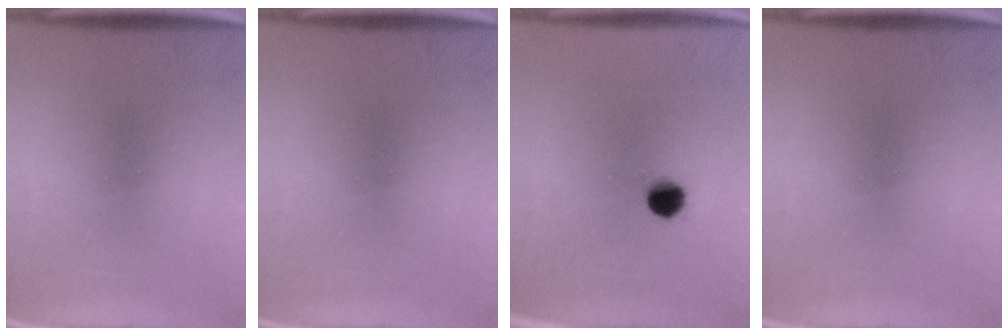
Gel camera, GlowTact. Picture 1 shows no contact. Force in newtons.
{"total": 0.0}
{"total": 5.6}
{"total": 0.0}